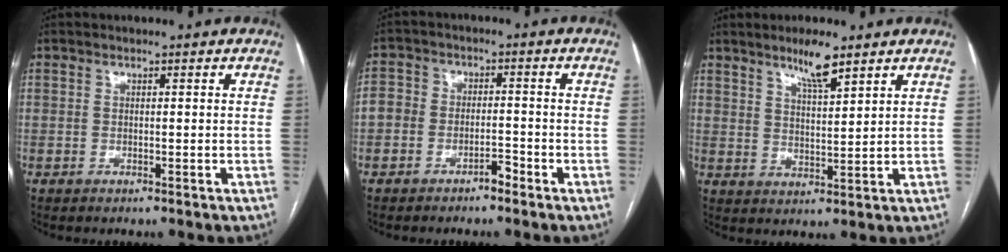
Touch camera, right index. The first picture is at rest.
{"total": 4.5, "force": [-2.8, 2.7, 2.3], "torque": [-0.036, 0.019, -0.052]}
{"total": 5.8, "force": [4.4, 0.7, 3.7], "torque": [-0.064, -0.006, 0.076]}